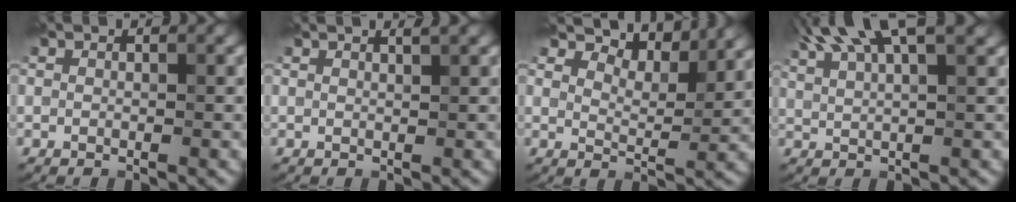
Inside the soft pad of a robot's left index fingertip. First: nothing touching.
{"total": 1.3, "force": [1.0, 0.3, 0.8], "torque": [-0.004, 0.000, 0.009]}
{"total": 6.4, "force": [5.7, 1.9, 2.4], "torque": [-0.047, 0.004, 0.077]}
{"total": 8.5, "force": [5.7, 2.3, 5.9], "torque": [-0.091, 0.028, 0.076]}